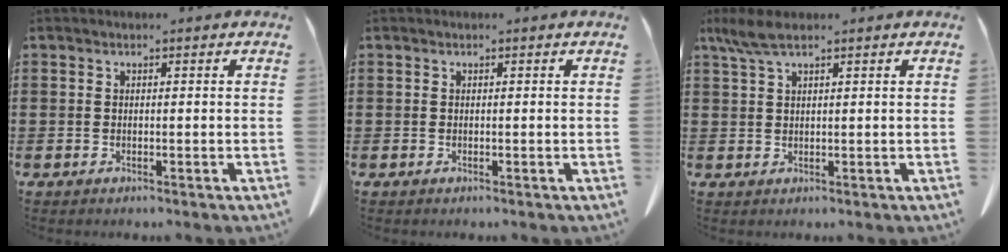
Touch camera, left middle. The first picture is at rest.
{"total": 0.0}
{"total": 3.7, "force": [2.4, 0.8, 2.8], "torque": [-0.067, -0.001, 0.041]}